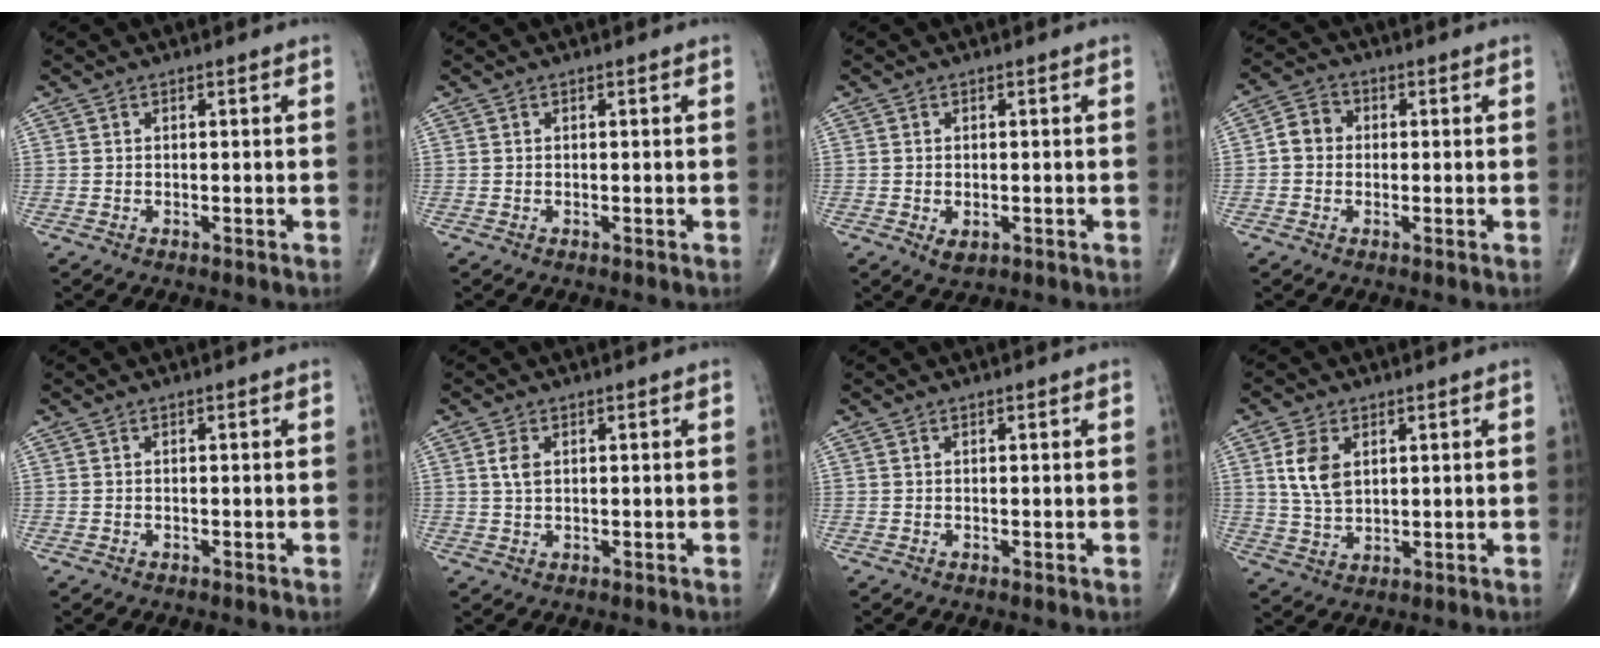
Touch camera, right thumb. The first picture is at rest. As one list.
[{"total": 0.0}, {"total": 2.4, "force": [-0.7, 1.5, 1.7], "torque": [-0.023, 0.000, -0.005]}, {"total": 4.5, "force": [-0.1, 3.9, 2.2], "torque": [-0.027, 0.013, -0.012]}, {"total": 0.0}, {"total": 2.6, "force": [0.7, 1.6, 2.0], "torque": [-0.039, 0.001, 0.015]}, {"total": 0.0}, {"total": 7.1, "force": [2.2, 4.5, 5.1], "torque": [-0.092, -0.007, 0.047]}]